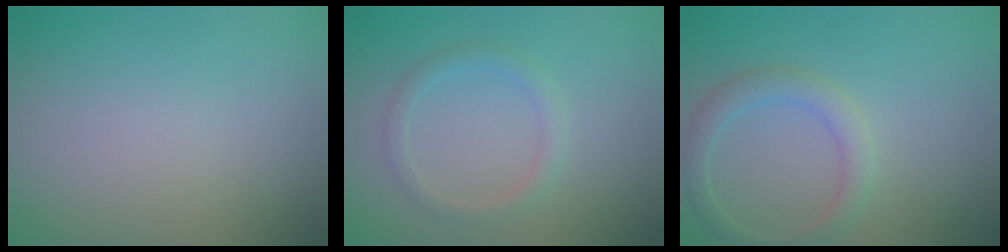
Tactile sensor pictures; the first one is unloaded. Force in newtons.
{"total": 1.6, "press": 1.6, "slide": 0.0}
{"total": 2.5, "press": 2.5, "slide": 0.0}